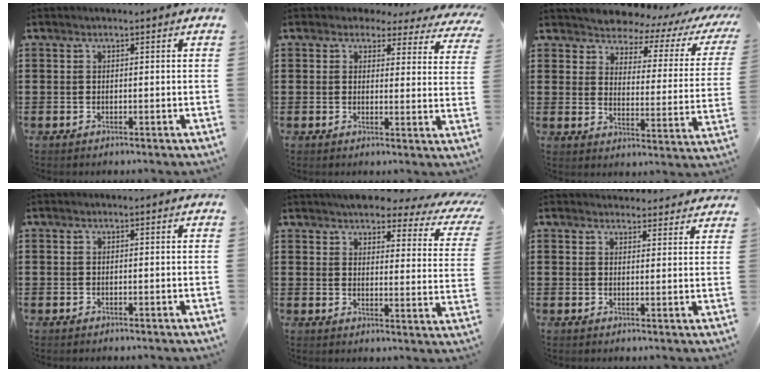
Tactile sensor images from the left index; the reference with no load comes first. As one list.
[{"total": 3.0, "force": [2.6, 1.2, 1.0], "torque": [-0.026, -0.009, 0.042]}, {"total": 3.7, "force": [3.6, 0.8, 0.6], "torque": [-0.032, -0.037, 0.053]}, {"total": 0.0}, {"total": 5.1, "force": [4.4, 1.2, 2.1], "torque": [-0.056, -0.025, 0.072]}, {"total": 2.8, "force": [2.7, 0.6, -0.1], "torque": [0.001, -0.010, 0.050]}]